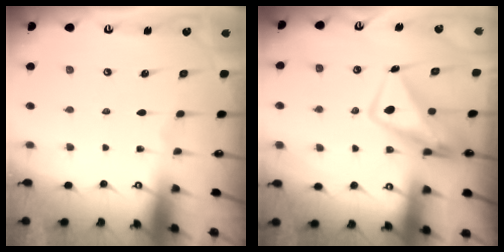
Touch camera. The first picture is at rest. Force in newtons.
{"total": 10.8, "press": 10.8, "slide": 1.2}